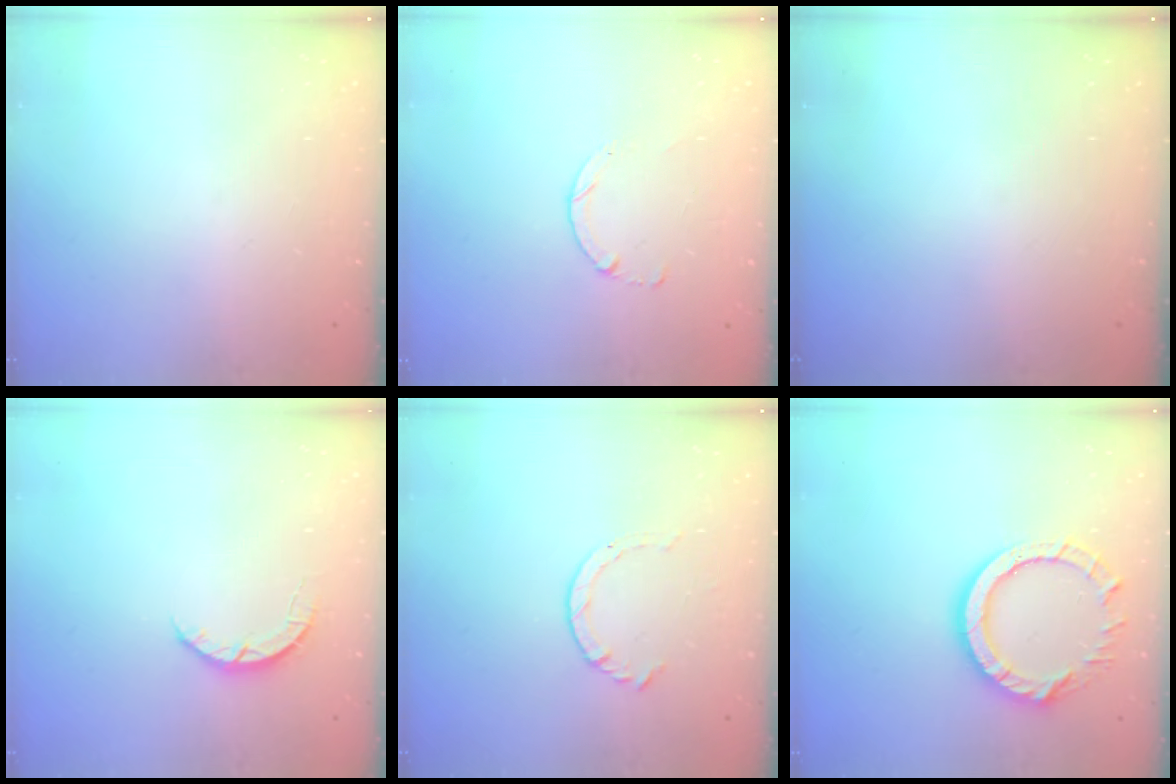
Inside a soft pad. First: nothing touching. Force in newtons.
{"total": 0.0}
{"total": 0.0}
{"total": 2.7, "press": 2.7, "slide": 0.4}
{"total": 3.4, "press": 3.4, "slide": 0.5}
{"total": 12.6, "press": 12.6, "slide": 1.2}